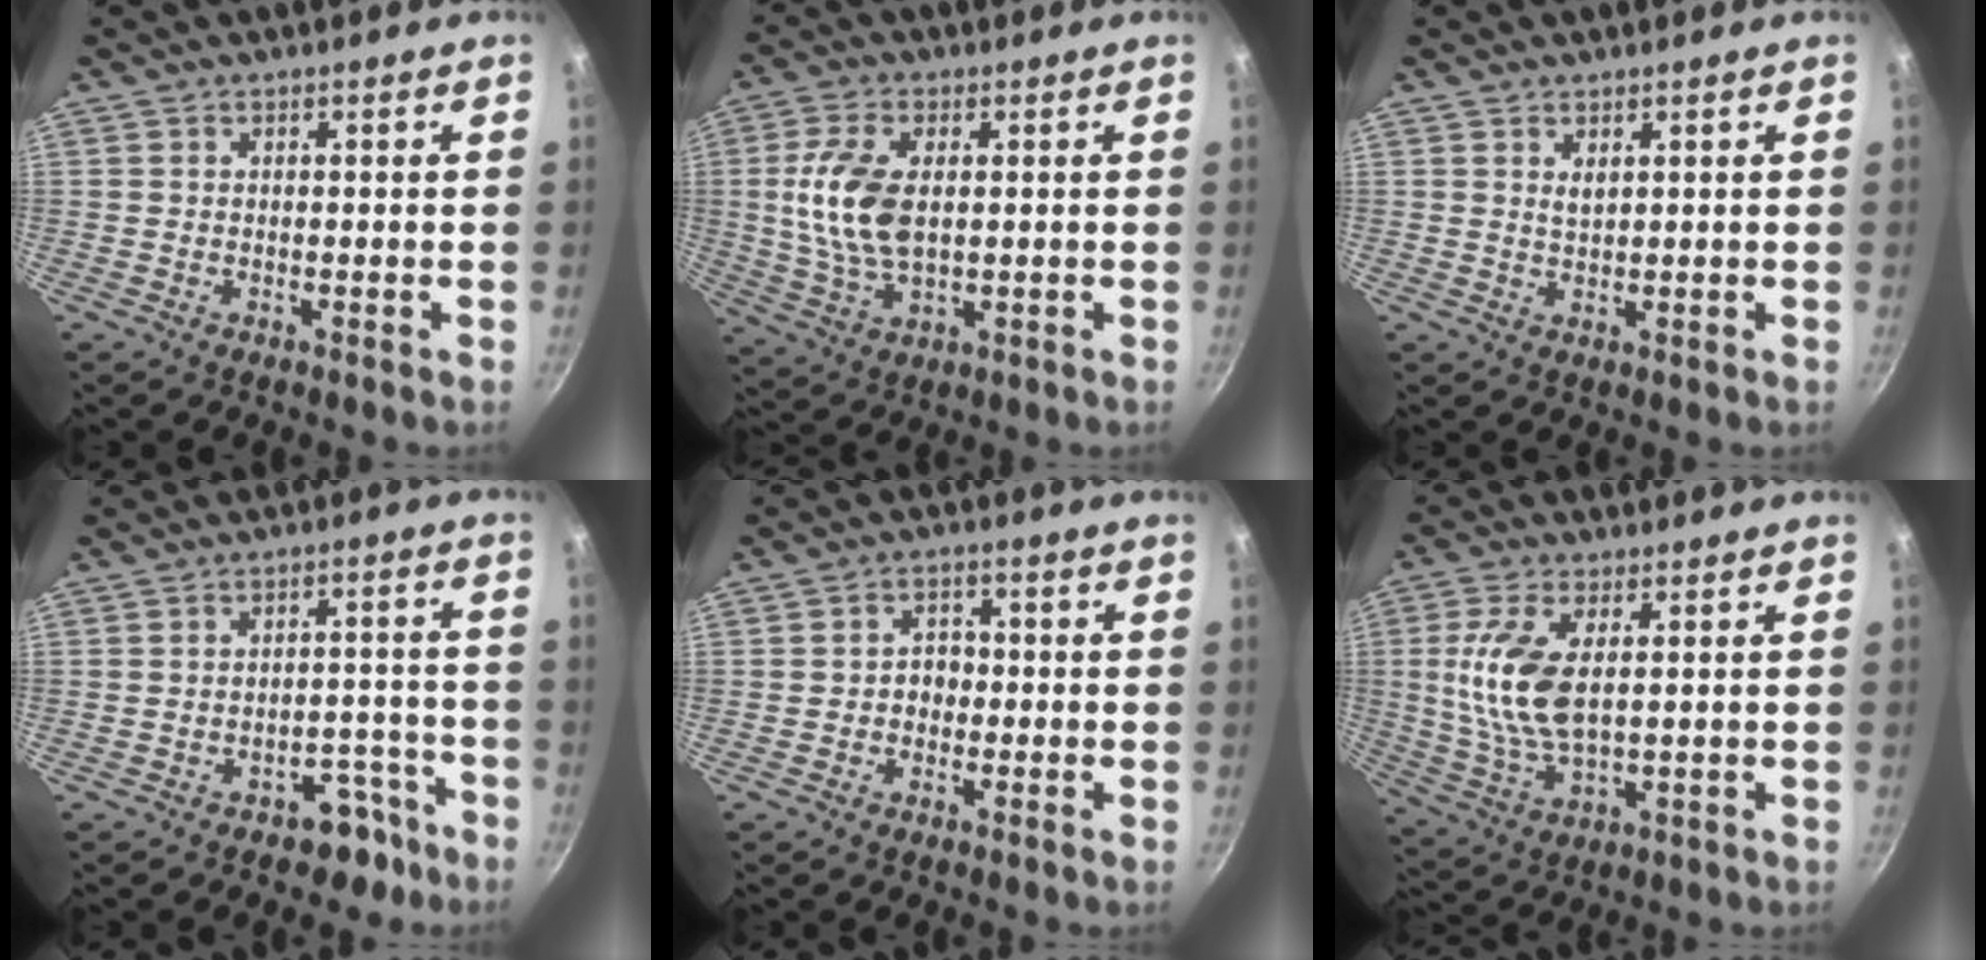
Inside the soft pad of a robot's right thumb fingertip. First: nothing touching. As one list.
[{"total": 11.8, "force": [1.2, 6.4, 9.9], "torque": [-0.209, -0.004, 0.028]}, {"total": 1.6, "force": [0.9, 0.7, 1.2], "torque": [-0.019, -0.009, 0.020]}, {"total": 6.4, "force": [-4.4, 3.9, 2.6], "torque": [-0.010, 0.050, -0.059]}, {"total": 3.4, "force": [-0.6, 2.8, 1.8], "torque": [-0.006, 0.015, -0.019]}, {"total": 12.1, "force": [1.8, 5.7, 10.5], "torque": [-0.230, -0.008, 0.044]}]